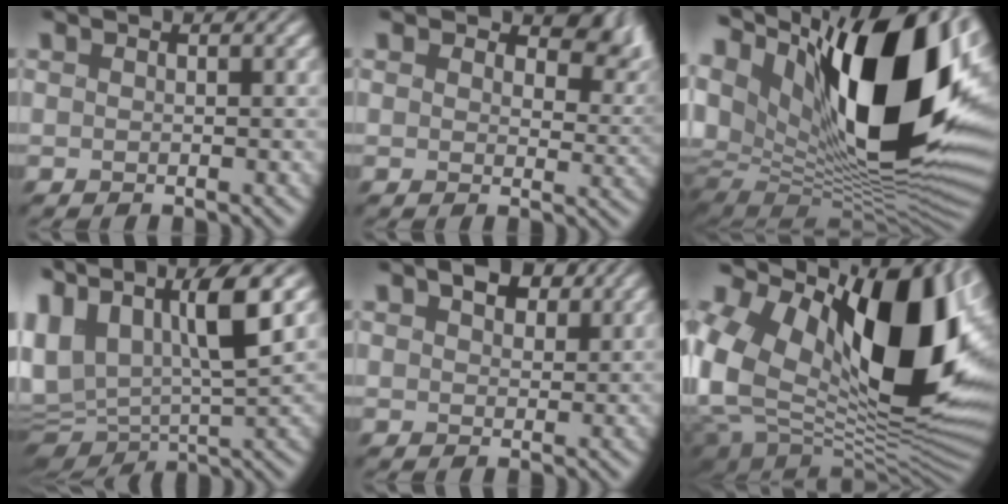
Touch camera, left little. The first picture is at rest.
{"total": 5.4, "force": [3.3, 3.1, 2.9], "torque": [-0.051, -0.010, 0.044]}
{"total": 20.5, "force": [3.3, 10.7, 17.1], "torque": [-0.288, 0.006, 0.061]}
{"total": 12.0, "force": [4.7, 5.1, 9.8], "torque": [-0.205, 0.009, 0.075]}
{"total": 3.8, "force": [2.2, 2.4, 2.1], "torque": [-0.035, -0.002, 0.023]}
{"total": 19.8, "force": [2.6, 12.0, 15.5], "torque": [-0.298, -0.002, 0.054]}